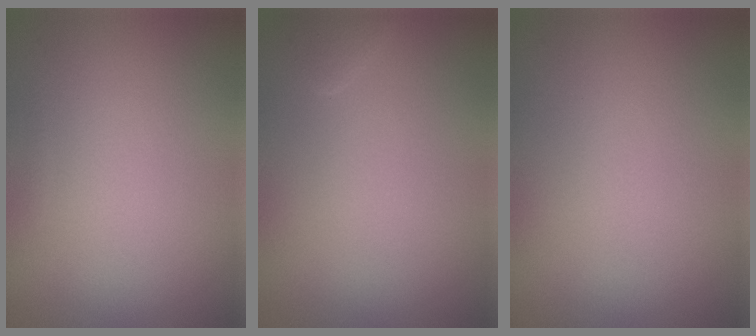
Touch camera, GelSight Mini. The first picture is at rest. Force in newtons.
{"total": 0.8, "press": 0.8, "slide": 0.1}
{"total": 0.0}